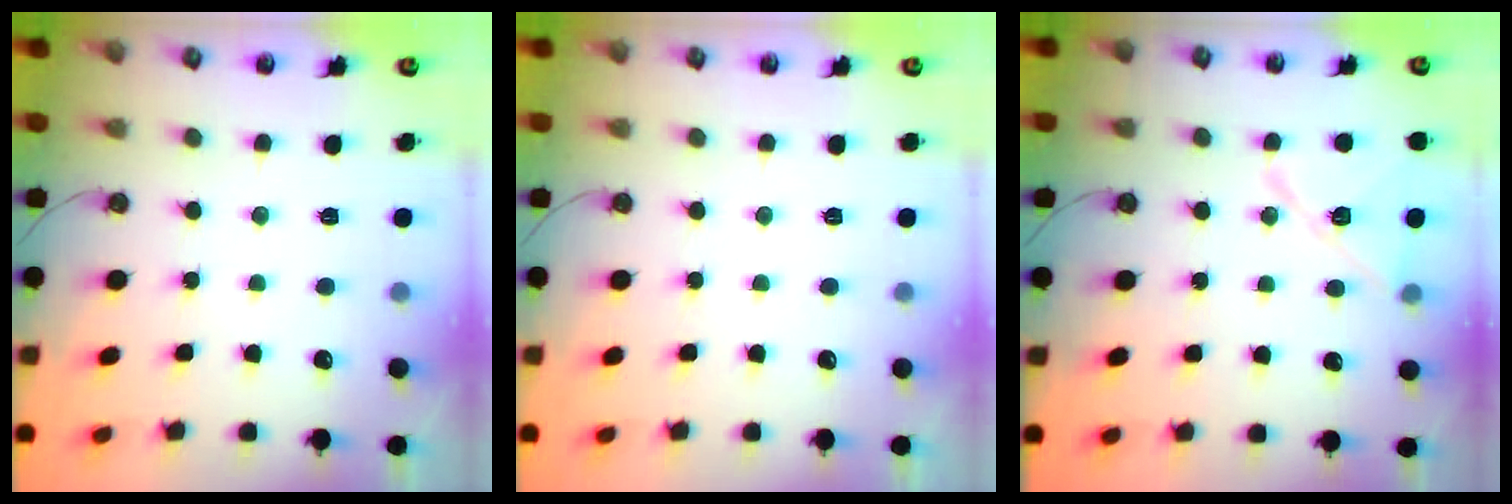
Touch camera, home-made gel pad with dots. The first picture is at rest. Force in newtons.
{"total": 0.0}
{"total": 12.7, "press": 12.5, "slide": 2.5}